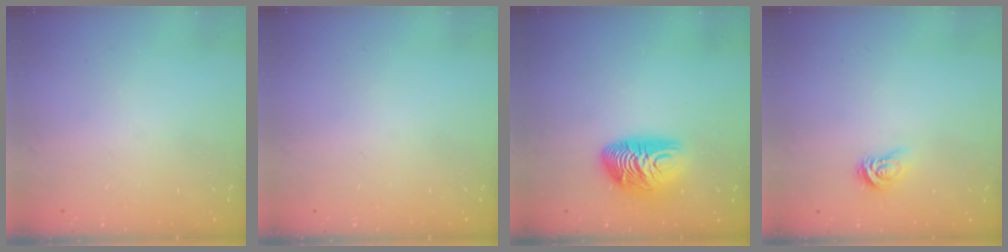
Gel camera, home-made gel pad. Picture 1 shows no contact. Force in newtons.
{"total": 0.0}
{"total": 12.1, "press": 12.0, "slide": 1.1}
{"total": 3.8, "press": 3.8, "slide": 0.2}